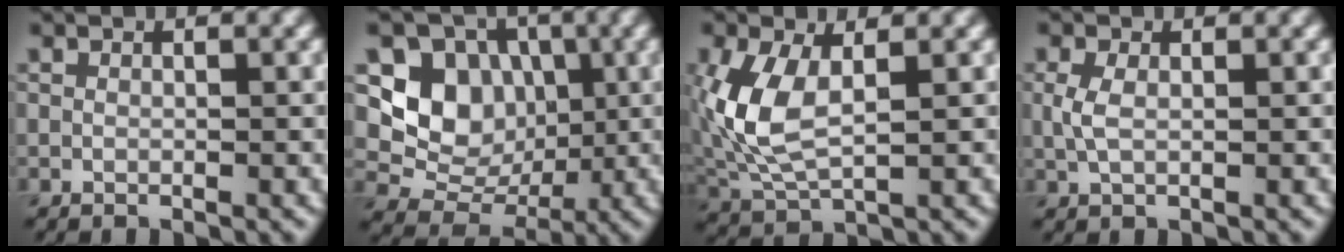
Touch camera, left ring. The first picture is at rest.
{"total": 6.6, "force": [1.1, 5.7, 3.2], "torque": [-0.041, -0.008, 0.012]}
{"total": 6.3, "force": [0.7, 3.5, 5.2], "torque": [-0.136, -0.001, 0.020]}
{"total": 1.9, "force": [0.2, 1.1, 1.6], "torque": [-0.040, 0.001, 0.003]}